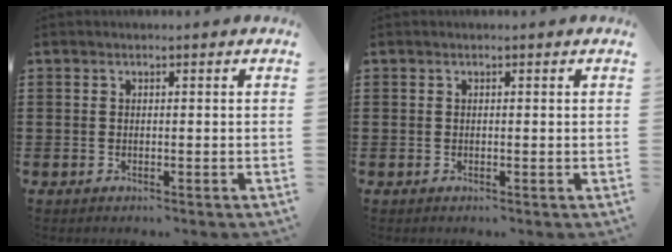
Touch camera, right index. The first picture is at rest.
{"total": 0.0}